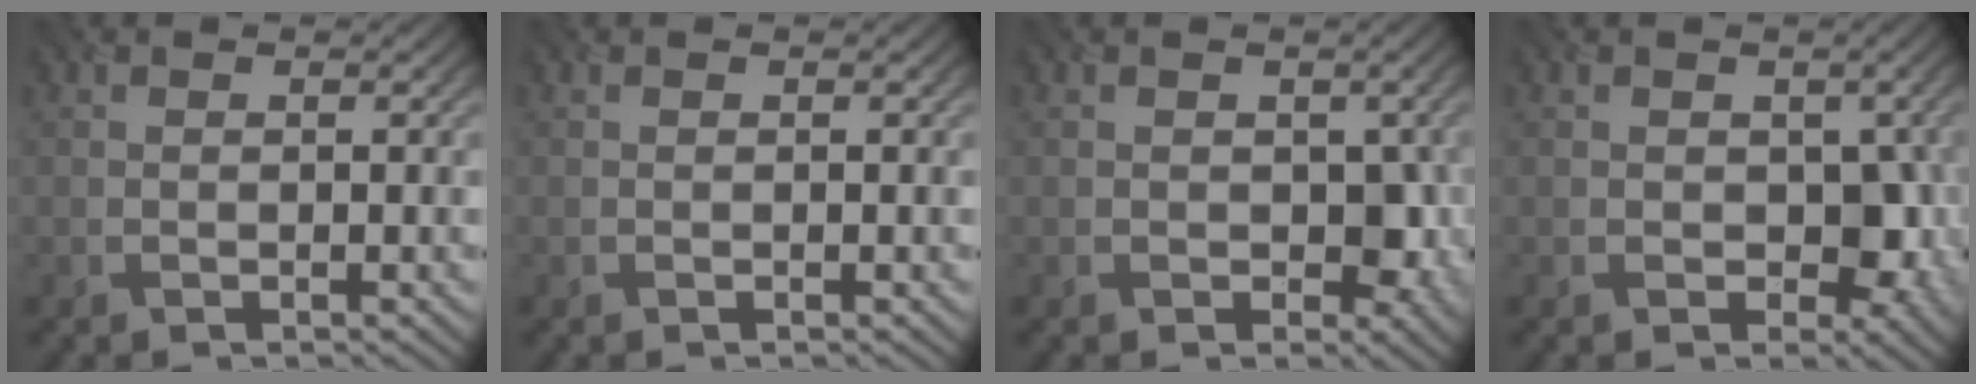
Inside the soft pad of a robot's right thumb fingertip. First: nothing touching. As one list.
[{"total": 0.0}, {"total": 3.3, "force": [-0.4, 2.5, 2.1], "torque": [-0.030, -0.011, -0.004]}, {"total": 4.6, "force": [-0.6, 3.4, 3.0], "torque": [-0.044, -0.013, -0.008]}]